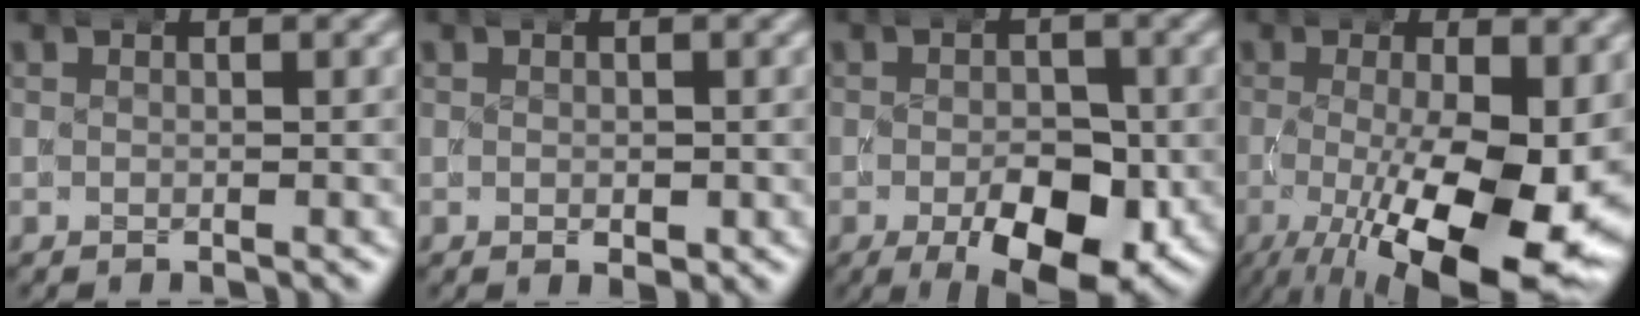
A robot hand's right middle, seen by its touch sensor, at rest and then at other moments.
{"total": 1.2, "force": [-0.3, 0.7, 0.9], "torque": [-0.012, -0.007, -0.002]}
{"total": 9.2, "force": [-3.4, 4.6, 7.1], "torque": [-0.106, -0.032, -0.038]}
{"total": 12.7, "force": [-3.3, 4.3, 11.4], "torque": [-0.170, -0.035, -0.032]}